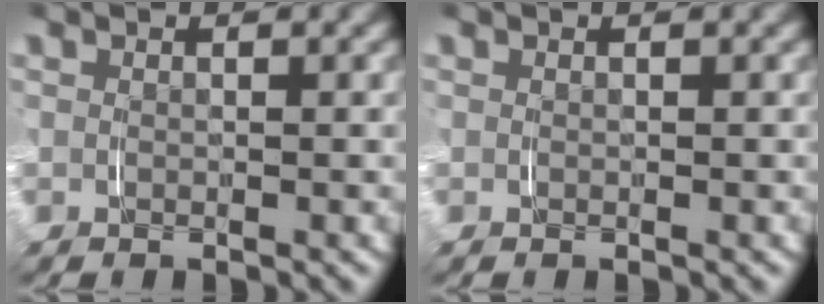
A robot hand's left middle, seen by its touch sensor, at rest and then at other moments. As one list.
[{"total": 0.0}]